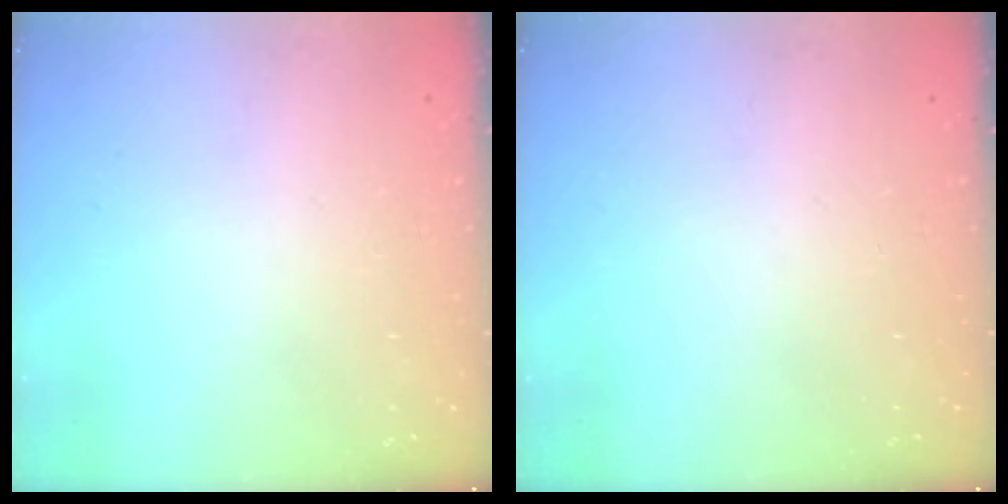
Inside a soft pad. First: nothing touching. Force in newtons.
{"total": 0.0}